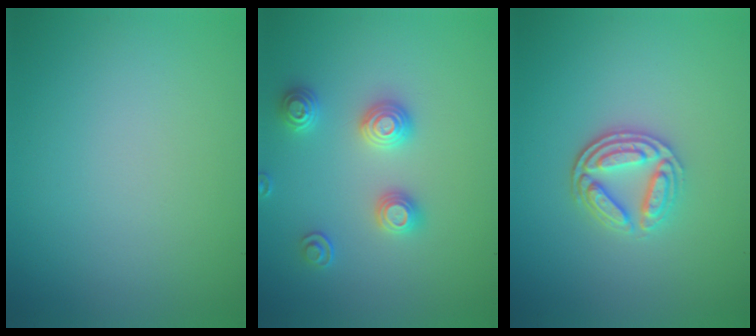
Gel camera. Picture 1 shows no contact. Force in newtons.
{"total": 2.8, "press": 2.7, "slide": 0.8}
{"total": 3.6, "press": 3.1, "slide": 1.8}